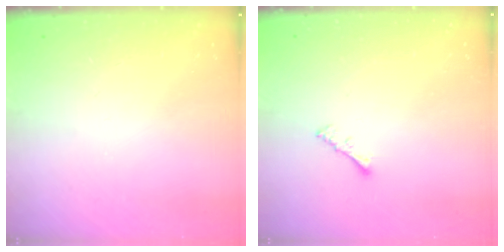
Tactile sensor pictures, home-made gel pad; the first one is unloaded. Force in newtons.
{"total": 1.3, "press": 1.3, "slide": 0.4}